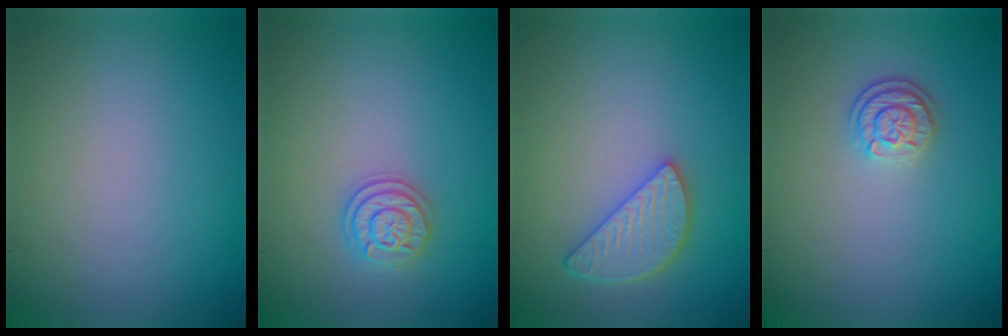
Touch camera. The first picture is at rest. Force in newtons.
{"total": 2.1, "press": 2.1, "slide": 0.3}
{"total": 3.5, "press": 3.0, "slide": 1.7}
{"total": 2.3, "press": 2.0, "slide": 1.3}